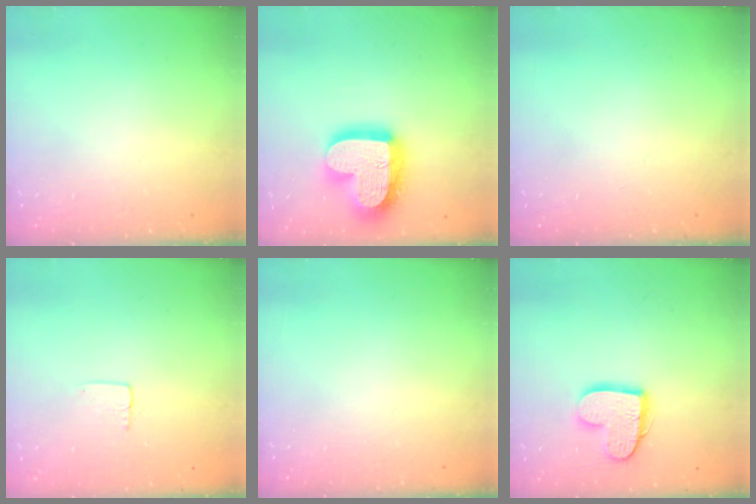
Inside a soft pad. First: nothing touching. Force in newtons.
{"total": 20.7, "press": 20.7, "slide": 1.7}
{"total": 0.0}
{"total": 3.6, "press": 3.6, "slide": 0.2}
{"total": 0.0}
{"total": 13.4, "press": 13.3, "slide": 1.2}